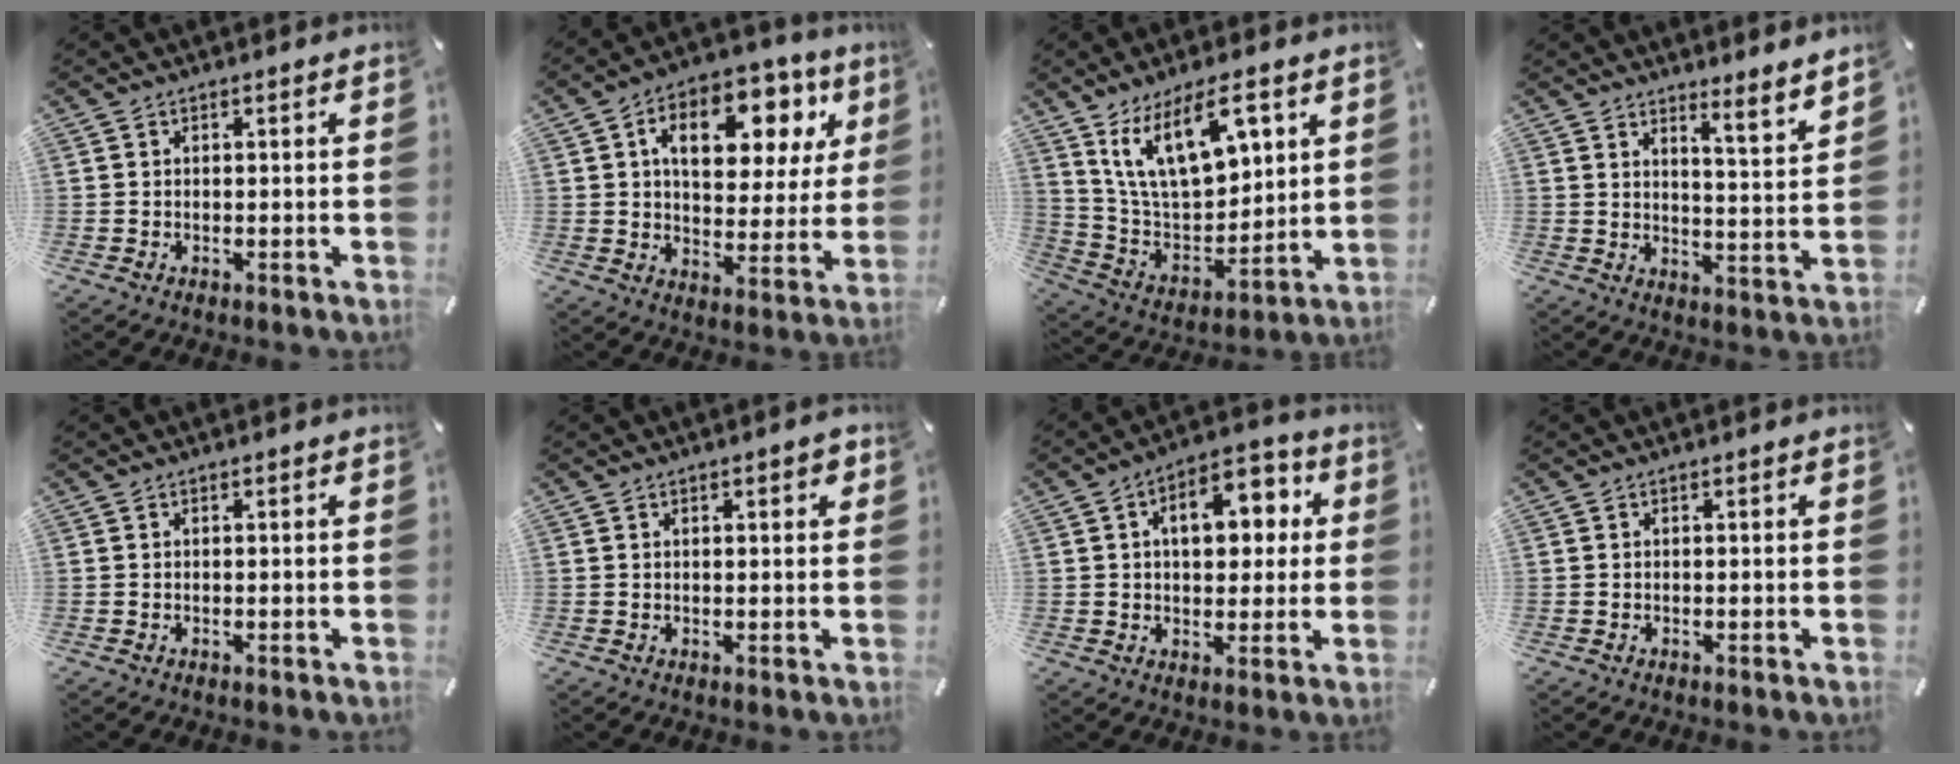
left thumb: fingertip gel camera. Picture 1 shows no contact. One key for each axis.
{"total": 16.4, "fx": 6.7, "fy": 10.2, "fz": 11.0, "tx": -0.150, "ty": -0.025, "tz": 0.108}
{"total": 17.7, "fx": 9.8, "fy": 9.2, "fz": 11.5, "tx": -0.220, "ty": -0.043, "tz": 0.169}
{"total": 5.8, "fx": 5.4, "fy": -0.4, "fz": 2.1, "tx": -0.026, "ty": -0.057, "tz": 0.088}
{"total": 0.0}
{"total": 2.0, "fx": 0.9, "fy": 0.6, "fz": 1.6, "tx": -0.025, "ty": 0.000, "tz": 0.013}
{"total": 11.3, "fx": 2.6, "fy": 7.7, "fz": 7.9, "tx": -0.099, "ty": -0.002, "tz": 0.038}
{"total": 0.0}